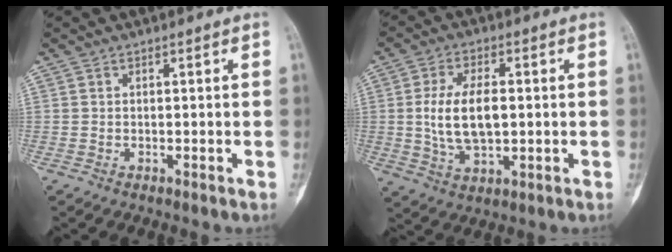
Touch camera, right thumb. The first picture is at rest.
{"total": 10.3, "force": [0.4, 5.3, 8.9], "torque": [-0.167, -0.002, 0.012]}